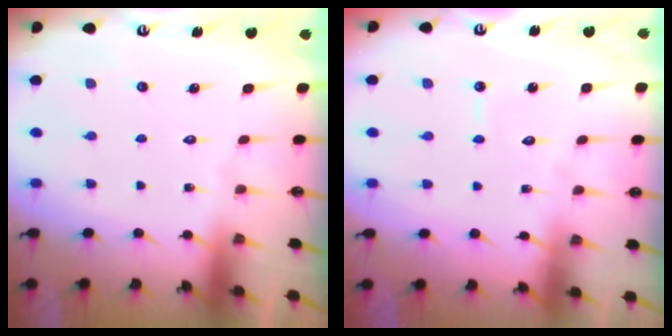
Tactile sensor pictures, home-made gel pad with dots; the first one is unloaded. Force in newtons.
{"total": 2.6, "press": 2.6, "slide": 0.3}